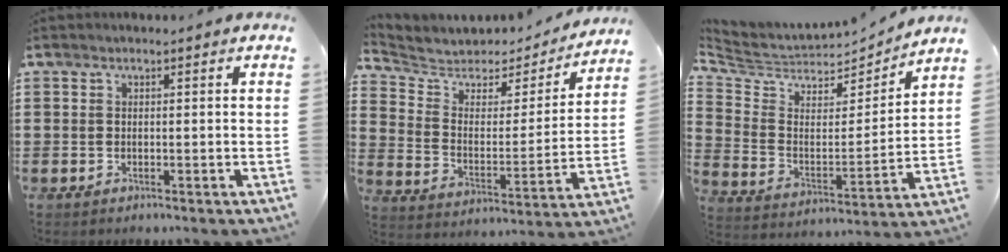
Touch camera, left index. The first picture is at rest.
{"total": 4.9, "force": [4.2, 2.2, 1.0], "torque": [-0.051, -0.031, 0.067]}
{"total": 4.9, "force": [4.2, 2.3, 0.9], "torque": [-0.050, -0.033, 0.071]}